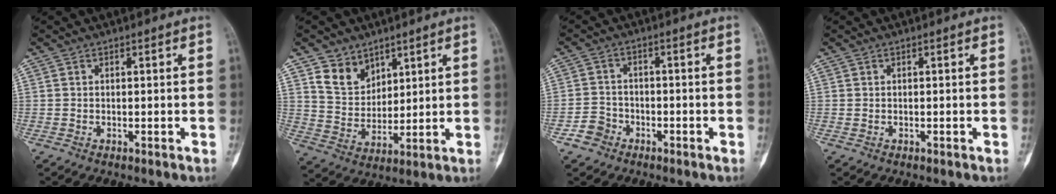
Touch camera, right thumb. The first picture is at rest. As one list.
[{"total": 8.1, "force": [5.2, 5.6, 2.6], "torque": [-0.018, -0.042, 0.108]}, {"total": 3.8, "force": [-2.3, 3.0, 0.6], "torque": [0.005, 0.022, -0.045]}, {"total": 0.0}]